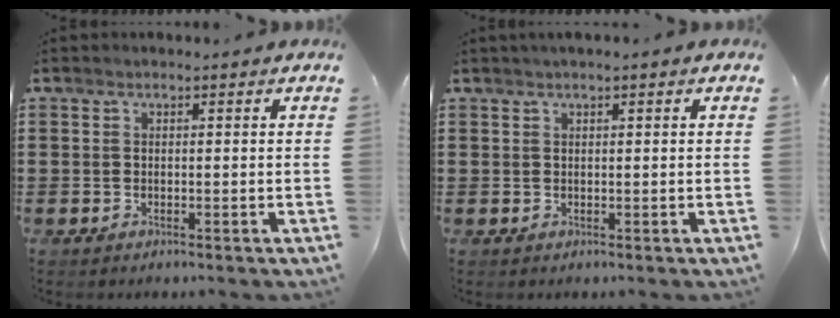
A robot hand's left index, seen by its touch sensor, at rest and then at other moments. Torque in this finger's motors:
{"motor_torque": [1.09, -1.05, 0.49, 0.07]}